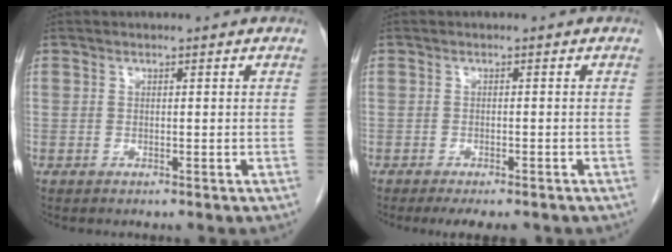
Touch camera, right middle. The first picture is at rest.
{"total": 5.8, "force": [-4.7, 1.6, 3.0], "torque": [-0.036, -0.008, -0.064]}